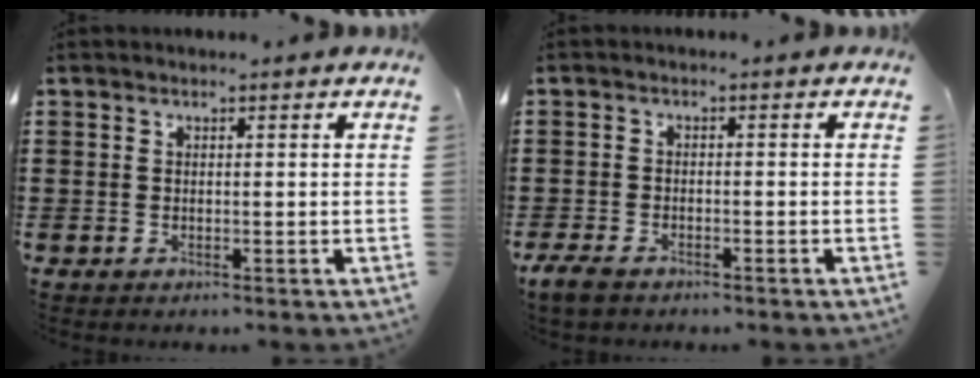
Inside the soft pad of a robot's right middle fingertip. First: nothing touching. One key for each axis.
{"total": 2.4, "fx": -1.9, "fy": 0.8, "fz": 1.2, "tx": -0.045, "ty": -0.004, "tz": -0.043}